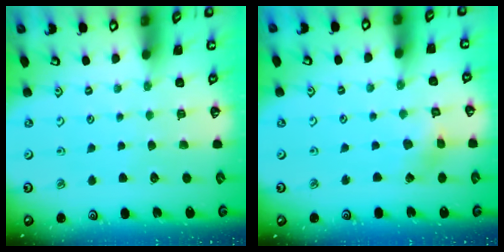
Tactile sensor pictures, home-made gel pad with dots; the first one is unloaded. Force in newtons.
{"total": 2.2, "press": 2.2, "slide": 0.3}